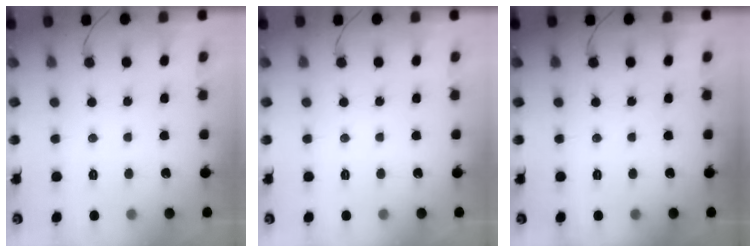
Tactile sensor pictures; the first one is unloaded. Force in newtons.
{"total": 0.0}
{"total": 0.0}